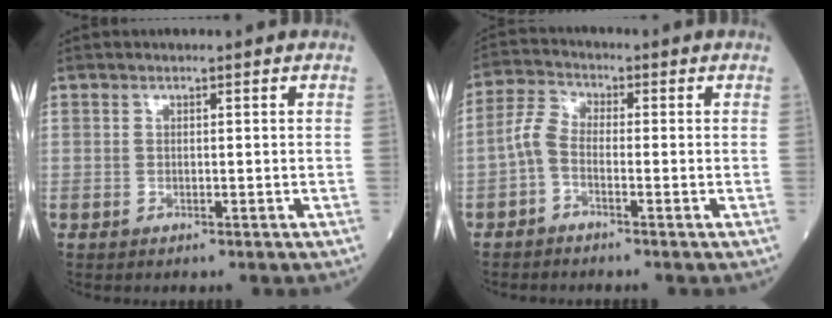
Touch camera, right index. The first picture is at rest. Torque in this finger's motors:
{"motor_torque": [0.42, -0.39, 0.25, 0.05]}